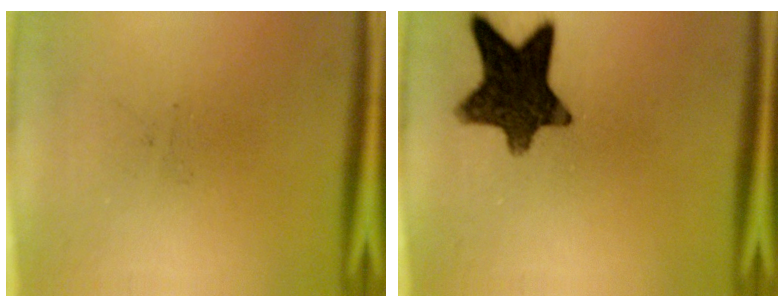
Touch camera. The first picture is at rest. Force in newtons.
{"total": 12.3}